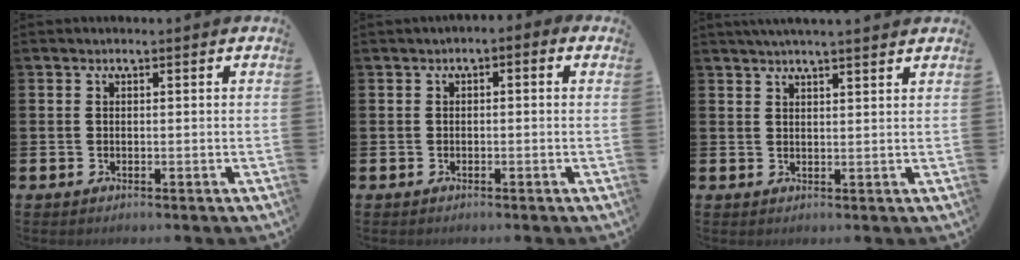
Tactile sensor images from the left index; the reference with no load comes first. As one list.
[{"total": 1.1, "force": [-0.8, 0.5, 0.4], "torque": [-0.017, 0.006, -0.017]}, {"total": 3.1, "force": [3.0, -0.3, 0.7], "torque": [-0.021, -0.007, 0.056]}]